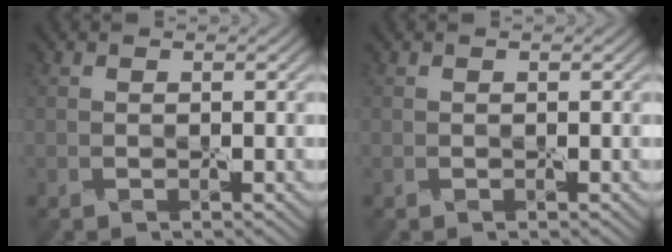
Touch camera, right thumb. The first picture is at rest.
{"total": 0.0}